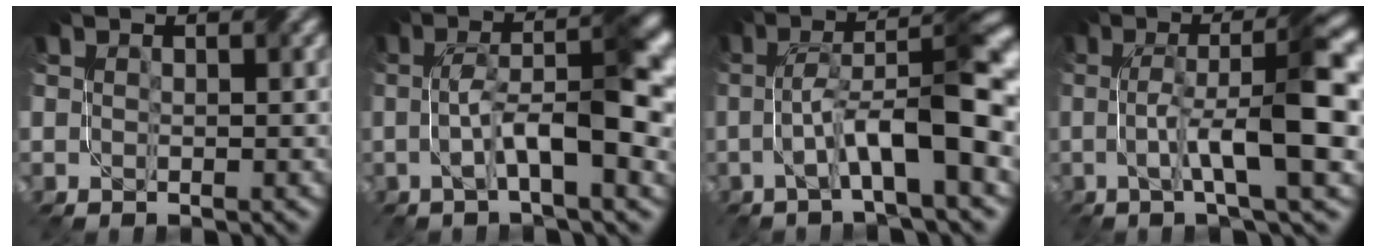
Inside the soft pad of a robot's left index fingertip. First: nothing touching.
{"total": 7.7, "force": [-0.7, 1.9, 7.5], "torque": [-0.125, 0.015, -0.014]}
{"total": 8.6, "force": [-1.4, 1.6, 8.3], "torque": [-0.133, 0.022, -0.029]}
{"total": 8.8, "force": [-0.2, 1.4, 8.7], "torque": [-0.139, 0.013, -0.005]}